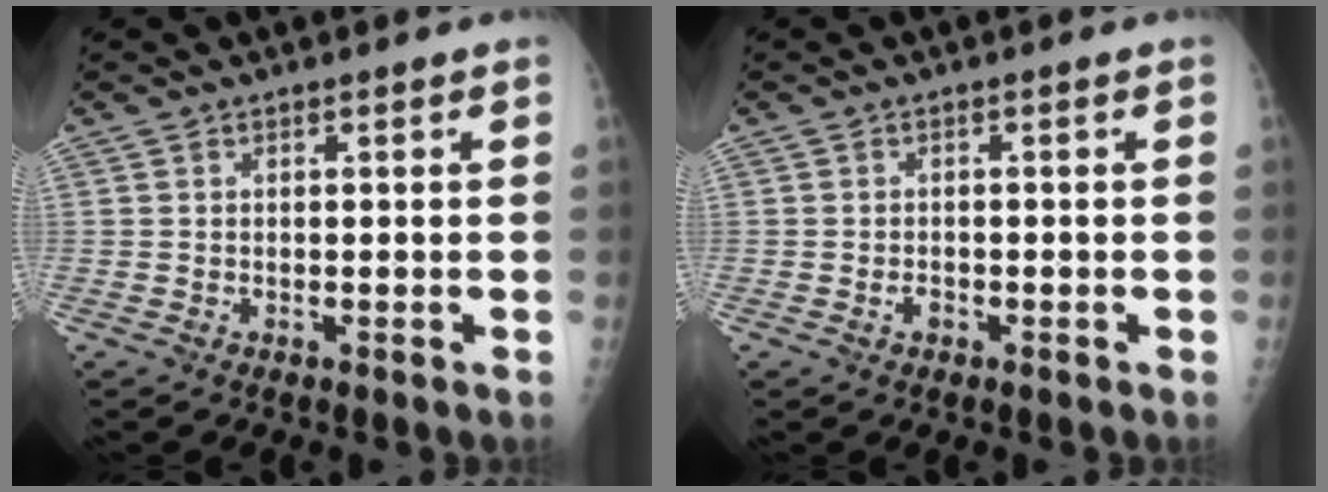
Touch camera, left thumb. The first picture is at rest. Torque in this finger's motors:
{"motor_torque": [-0.32, 0.03, 0.02, 0.01, 0.00]}